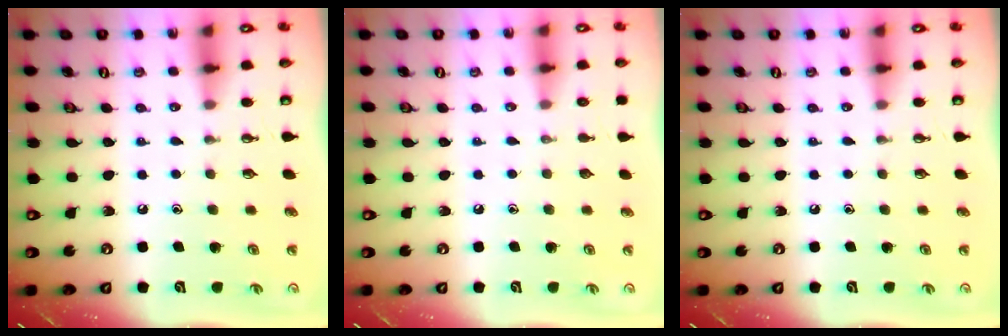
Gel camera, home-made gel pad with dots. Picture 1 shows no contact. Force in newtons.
{"total": 0.0}
{"total": 0.0}